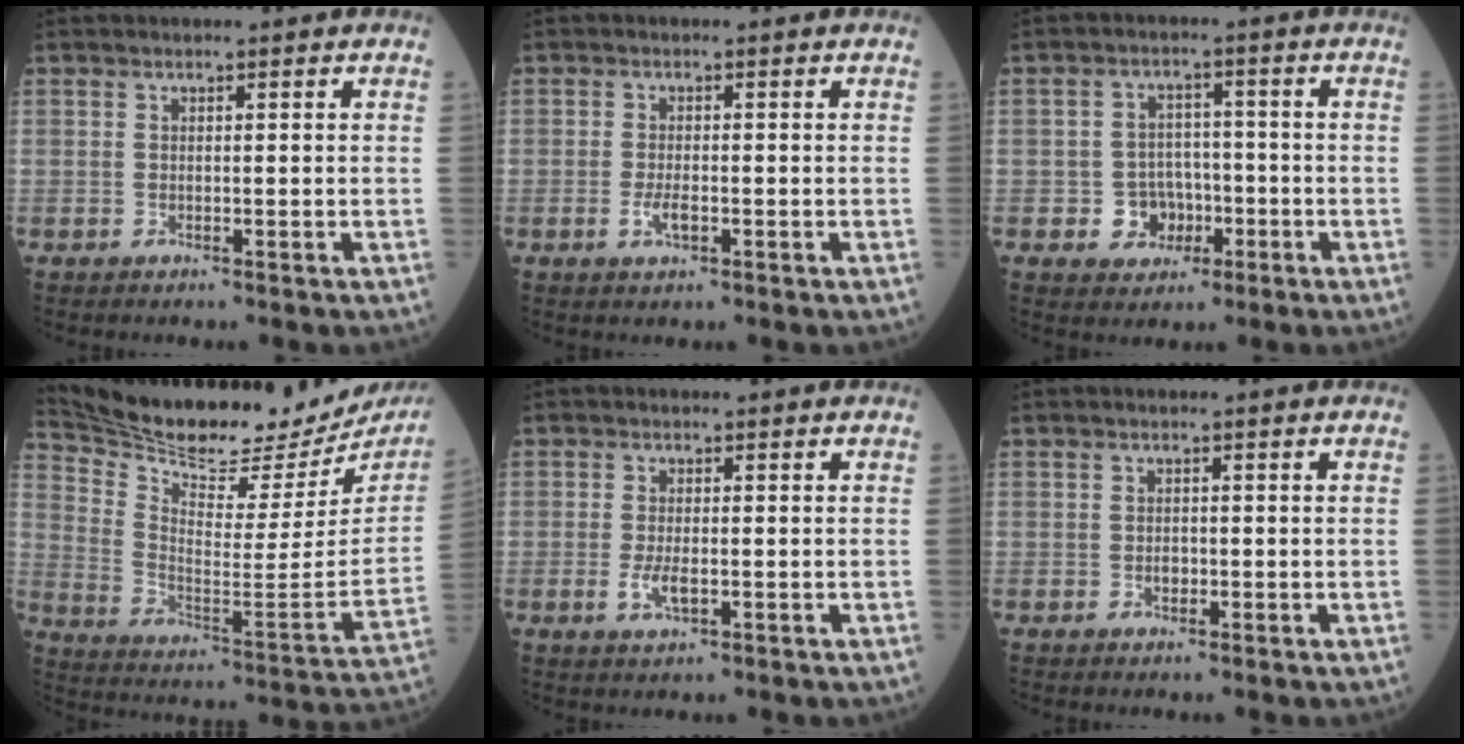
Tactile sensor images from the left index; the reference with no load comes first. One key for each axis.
{"total": 2.3, "fx": -0.9, "fy": 0.8, "fz": 1.9, "tx": -0.044, "ty": -0.004, "tz": -0.015}
{"total": 5.3, "fx": -1.7, "fy": 4.7, "fz": 1.7, "tx": -0.027, "ty": 0.008, "tz": -0.022}
{"total": 25.2, "fx": 23.1, "fy": 5.1, "fz": 8.8, "tx": -0.162, "ty": -0.078, "tz": 0.325}
{"total": 2.9, "fx": -0.8, "fy": 1.1, "fz": 2.5, "tx": -0.059, "ty": -0.006, "tz": -0.012}
{"total": 1.1, "fx": -0.4, "fy": 0.7, "fz": 0.6, "tx": -0.012, "ty": -0.001, "tz": -0.007}